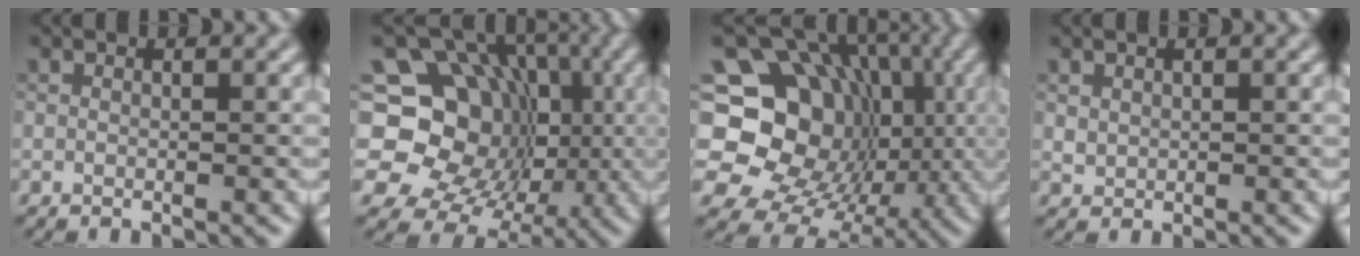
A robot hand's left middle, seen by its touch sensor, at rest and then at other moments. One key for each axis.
{"total": 15.7, "fx": 0.2, "fy": 13.6, "fz": 7.9, "tx": -0.121, "ty": 0.027, "tz": -0.029}
{"total": 19.4, "fx": 0.9, "fy": 16.9, "fz": 9.4, "tx": -0.161, "ty": 0.035, "tz": -0.008}
{"total": 0.9, "fx": 0.4, "fy": 0.7, "fz": 0.2, "tx": -0.007, "ty": -0.003, "tz": 0.014}